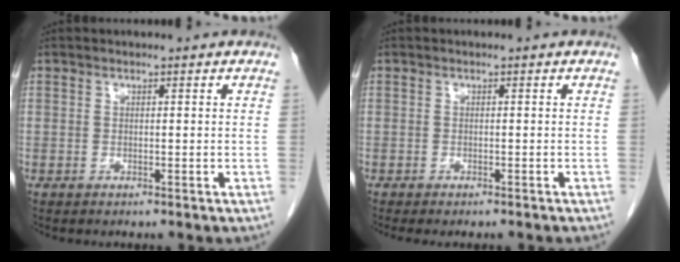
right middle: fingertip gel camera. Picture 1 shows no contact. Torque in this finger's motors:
{"motor_torque": [0.14, -0.06, 0.02, 0.01]}